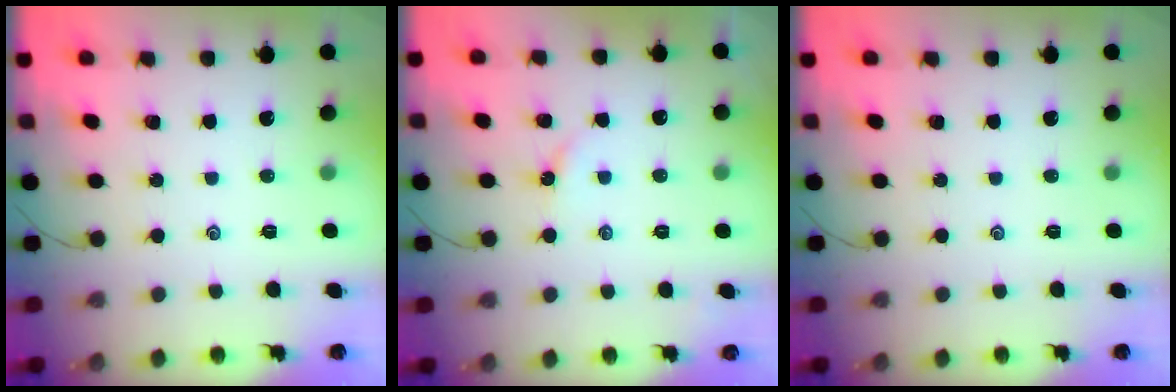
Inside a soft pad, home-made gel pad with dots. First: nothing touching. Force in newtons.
{"total": 1.9, "press": 1.9, "slide": 0.3}
{"total": 0.0}